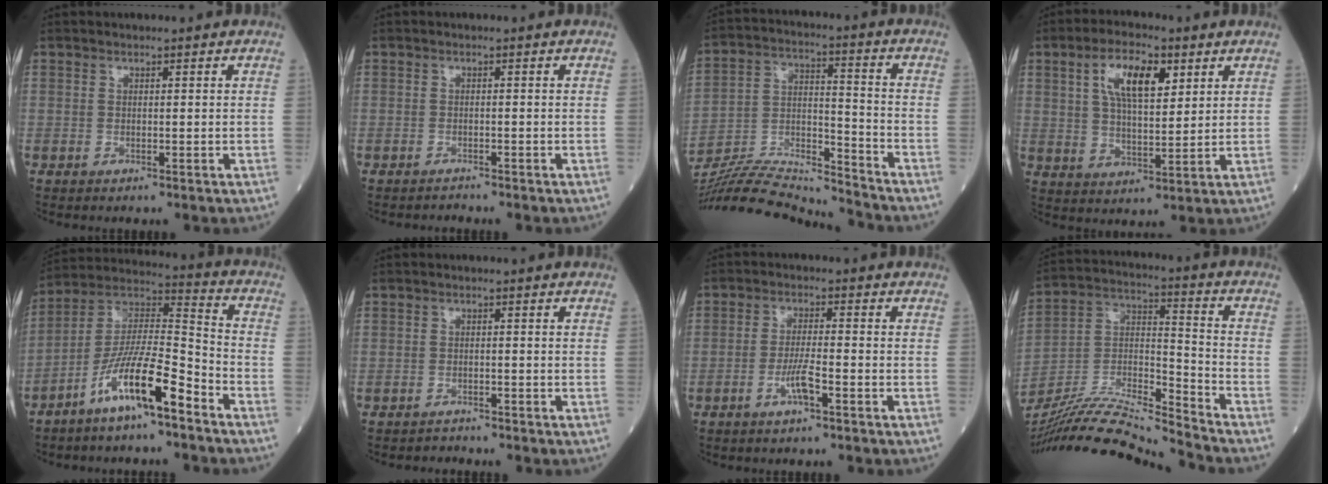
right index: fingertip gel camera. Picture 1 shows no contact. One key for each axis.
{"total": 0.9, "fx": -0.8, "fy": 0.0, "fz": -0.3, "tx": 0.004, "ty": -0.006, "tz": -0.014}
{"total": 17.3, "fx": -16.9, "fy": 0.2, "fz": 3.6, "tx": -0.069, "ty": 0.022, "tz": -0.294}
{"total": 9.2, "fx": 3.9, "fy": 3.3, "fz": 7.7, "tx": -0.145, "ty": 0.012, "tz": 0.071}
{"total": 13.0, "fx": -7.7, "fy": 1.6, "fz": 10.4, "tx": -0.198, "ty": 0.005, "tz": -0.146}
{"total": 1.4, "fx": -1.2, "fy": 0.2, "fz": -0.5, "tx": 0.011, "ty": -0.006, "tz": -0.021}
{"total": 4.1, "fx": -2.0, "fy": 0.4, "fz": 3.6, "tx": -0.071, "ty": -0.002, "tz": -0.040}
{"total": 19.4, "fx": -18.4, "fy": -0.9, "fz": 6.1, "tx": -0.126, "ty": 0.011, "tz": -0.326}